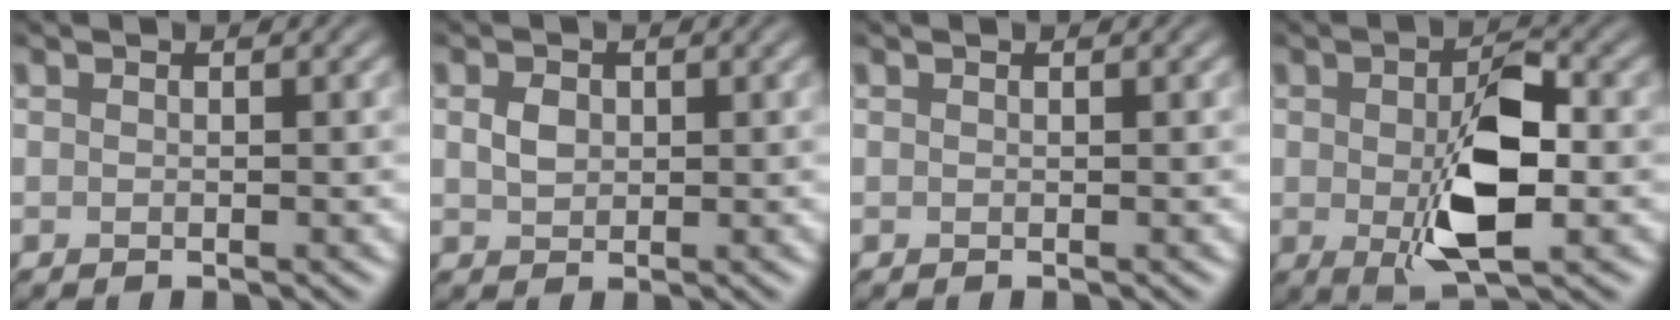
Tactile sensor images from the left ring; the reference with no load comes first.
{"total": 1.4, "force": [0.2, 1.2, 0.8], "torque": [-0.021, 0.002, 0.003]}
{"total": 0.0}
{"total": 7.4, "force": [-1.1, 3.4, 6.4], "torque": [-0.120, -0.006, -0.016]}